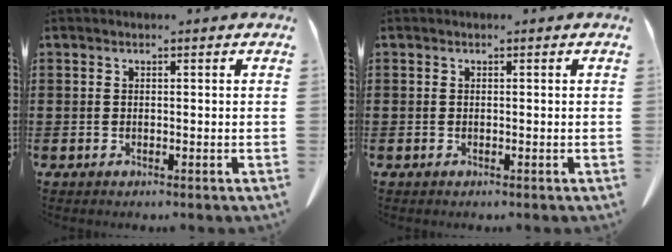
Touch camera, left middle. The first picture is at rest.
{"total": 0.0}